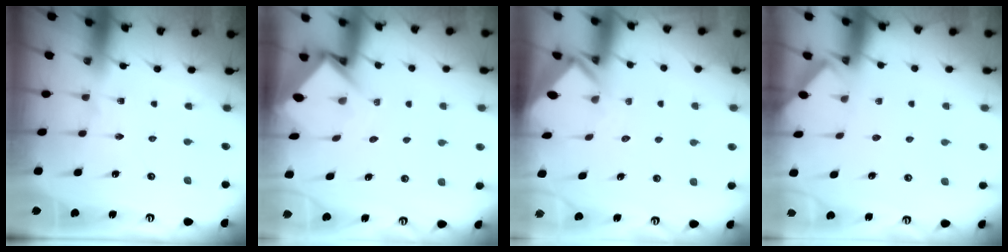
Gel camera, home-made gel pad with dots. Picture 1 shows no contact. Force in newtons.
{"total": 3.8, "press": 3.8, "slide": 0.3}
{"total": 2.8, "press": 2.8, "slide": 0.1}
{"total": 1.3, "press": 1.3, "slide": 0.3}